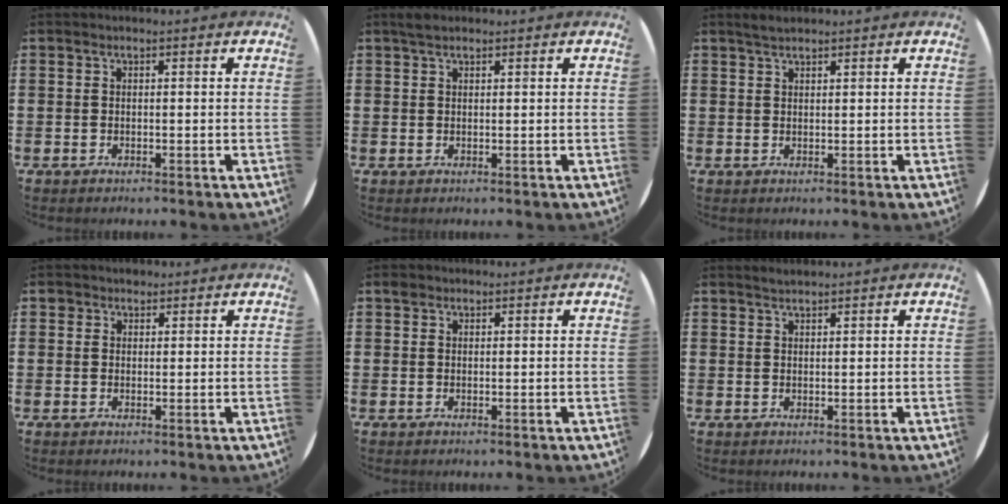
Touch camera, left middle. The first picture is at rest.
{"total": 1.3, "force": [1.1, 0.5, 0.5], "torque": [-0.003, 0.002, 0.018]}
{"total": 1.5, "force": [1.3, 0.2, 0.6], "torque": [-0.012, 0.003, 0.024]}
{"total": 1.5, "force": [1.2, 0.8, 0.1], "torque": [0.005, 0.001, 0.023]}
{"total": 0.9, "force": [0.7, 0.6, 0.1], "torque": [0.004, 0.000, 0.012]}
{"total": 1.1, "force": [1.1, 0.0, 0.2], "torque": [-0.004, 0.001, 0.021]}